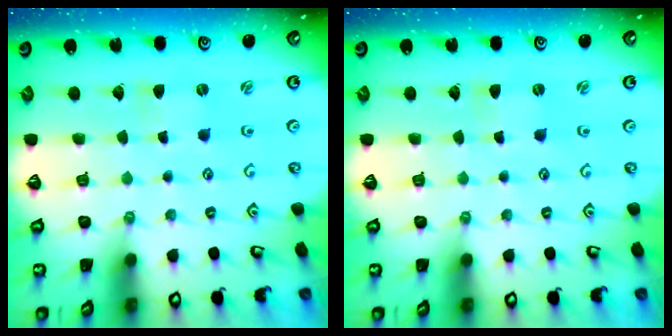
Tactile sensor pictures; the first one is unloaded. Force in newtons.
{"total": 0.0}